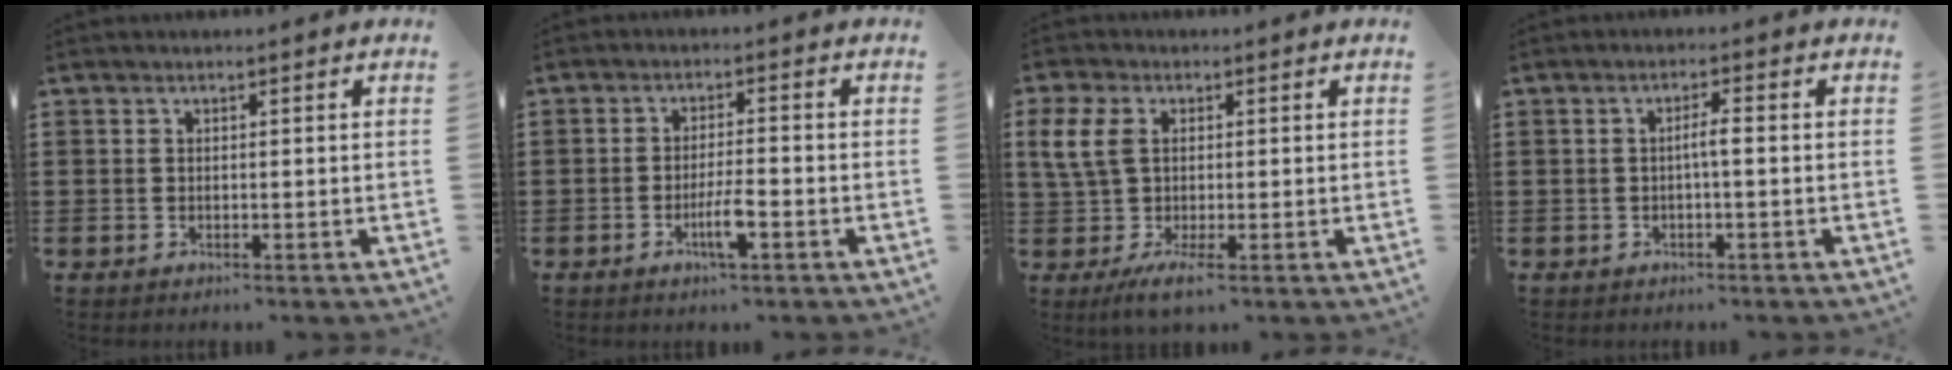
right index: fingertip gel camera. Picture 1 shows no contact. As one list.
[{"total": 4.1, "force": [-1.9, 0.5, 3.6], "torque": [-0.067, -0.002, -0.036]}, {"total": 7.4, "force": [-0.5, 3.5, 6.5], "torque": [-0.150, -0.006, -0.011]}, {"total": 2.0, "force": [-0.4, 0.1, 2.0], "torque": [-0.039, 0.002, -0.009]}]